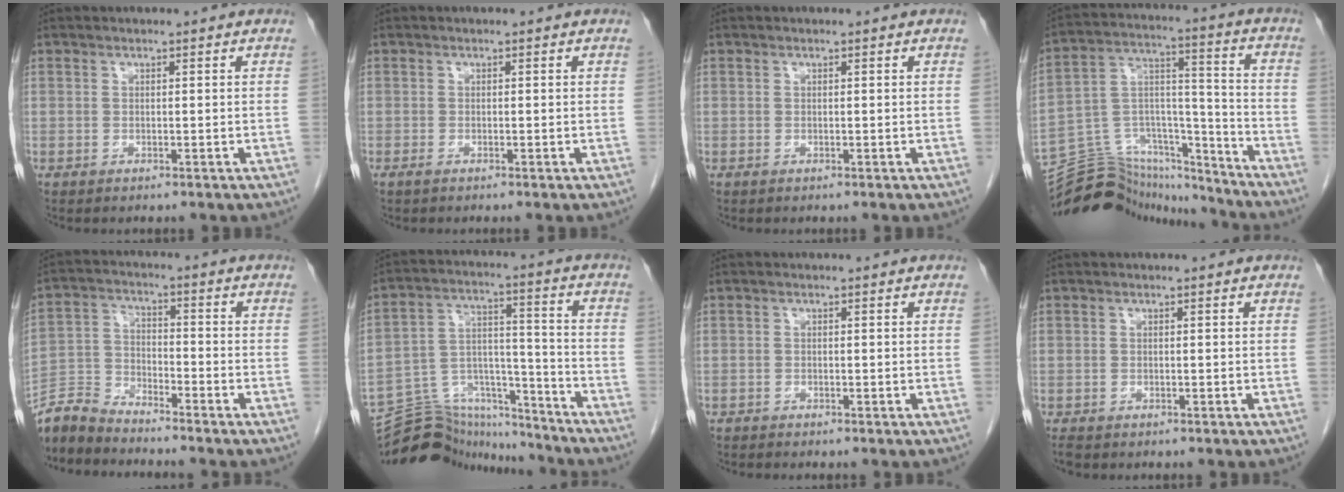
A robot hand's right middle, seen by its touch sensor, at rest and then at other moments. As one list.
[{"total": 0.6, "force": [-0.4, 0.0, 0.4], "torque": [-0.009, -0.001, -0.008]}, {"total": 0.0}, {"total": 19.7, "force": [-18.6, 5.4, 3.8], "torque": [-0.076, 0.059, -0.295]}, {"total": 7.0, "force": [-6.9, 0.6, 0.7], "torque": [-0.018, -0.002, -0.138]}, {"total": 14.9, "force": [-14.4, 3.5, 1.3], "torque": [-0.021, 0.053, -0.239]}, {"total": 0.7, "force": [-0.7, 0.1, 0.1], "torque": [-0.007, -0.001, -0.017]}, {"total": 1.4, "force": [-1.2, 0.6, 0.5], "torque": [-0.015, -0.004, -0.019]}]